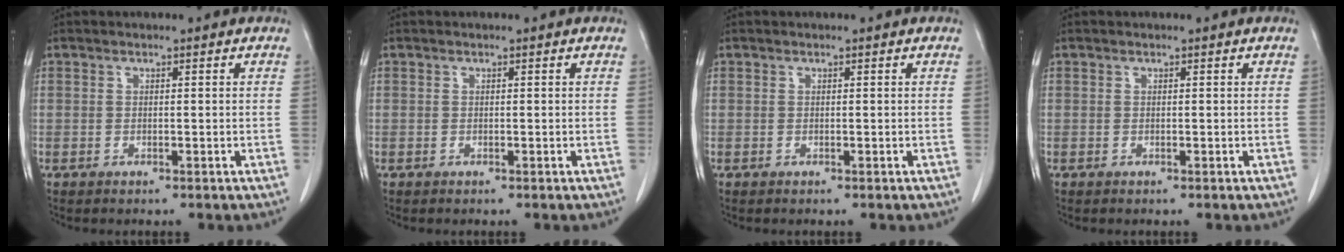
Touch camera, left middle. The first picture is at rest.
{"total": 0.0}
{"total": 0.0}
{"total": 0.0}